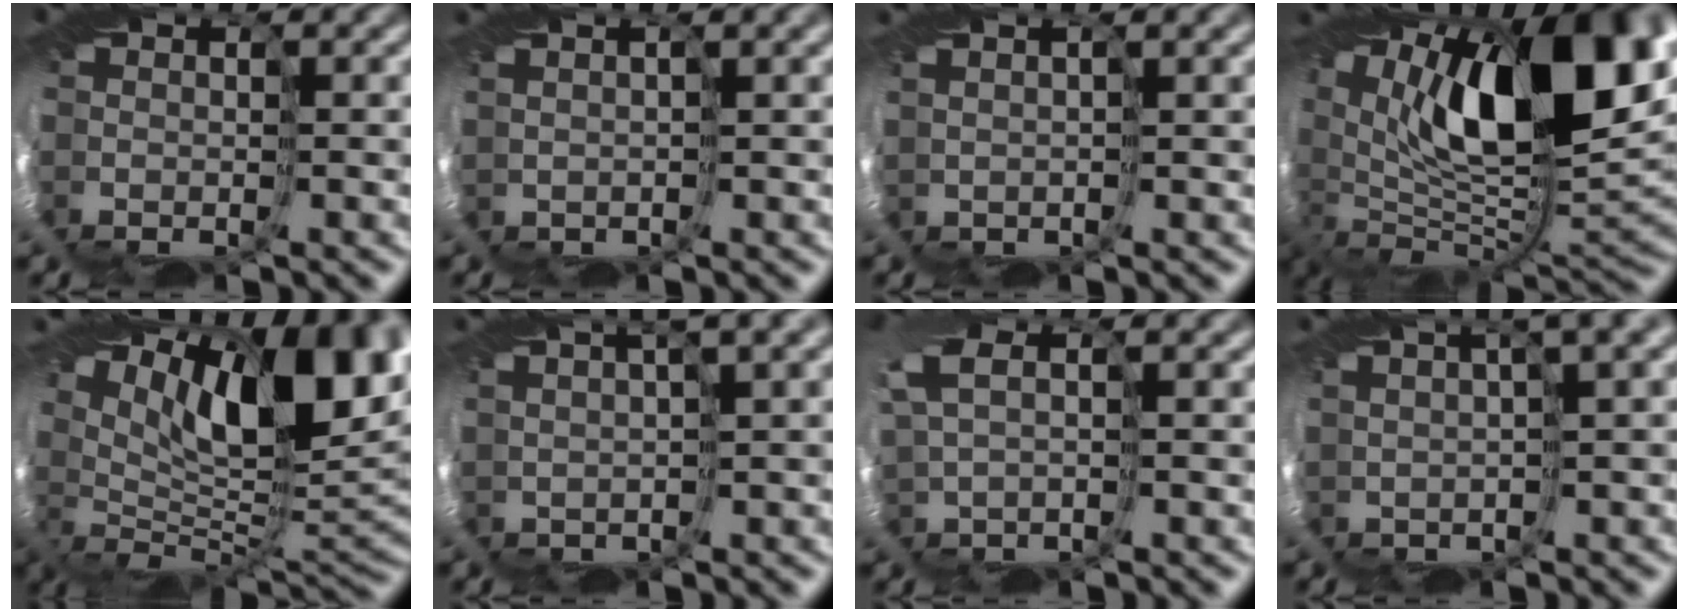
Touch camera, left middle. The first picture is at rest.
{"total": 2.5, "force": [0.8, -2.1, -1.1], "torque": [0.019, 0.009, 0.011]}
{"total": 2.6, "force": [1.0, -2.2, -1.0], "torque": [0.019, 0.006, 0.011]}
{"total": 12.8, "force": [3.8, 5.9, 10.8], "torque": [-0.168, 0.001, 0.058]}
{"total": 10.9, "force": [5.6, 3.1, 8.9], "torque": [-0.122, 0.005, 0.095]}
{"total": 3.4, "force": [2.2, -2.2, 1.3], "torque": [-0.007, 0.013, 0.037]}
{"total": 1.3, "force": [0.8, -0.9, 0.4], "torque": [-0.035, -0.001, 0.015]}
{"total": 4.3, "force": [2.8, -0.5, 3.2], "torque": [-0.030, 0.027, 0.034]}